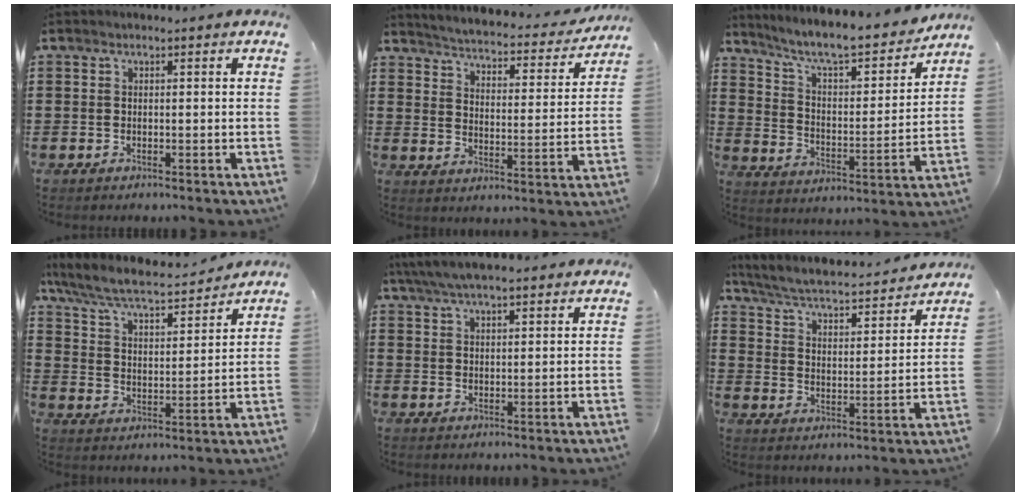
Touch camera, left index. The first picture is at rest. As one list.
[{"total": 3.2, "force": [3.1, 0.0, 0.7], "torque": [-0.034, -0.031, 0.044]}, {"total": 7.8, "force": [6.9, 0.8, 3.5], "torque": [-0.099, -0.048, 0.114]}, {"total": 6.9, "force": [6.0, 1.0, 3.2], "torque": [-0.087, -0.035, 0.099]}, {"total": 5.6, "force": [5.4, 0.7, 1.6], "torque": [-0.050, -0.017, 0.099]}, {"total": 3.7, "force": [3.3, 0.3, 1.7], "torque": [-0.052, -0.032, 0.046]}]